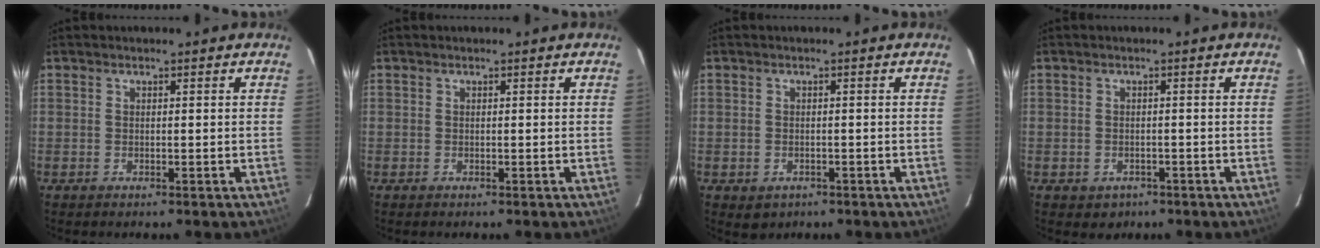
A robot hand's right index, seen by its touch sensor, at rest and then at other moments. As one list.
[{"total": 0.0}, {"total": 2.5, "force": [-1.1, 2.1, 0.8], "torque": [-0.019, -0.002, -0.007]}, {"total": 2.8, "force": [-1.3, 2.4, 0.7], "torque": [-0.019, 0.001, -0.010]}]